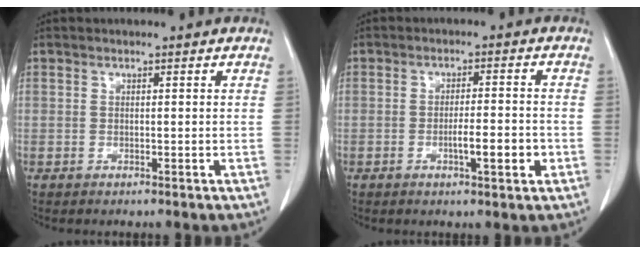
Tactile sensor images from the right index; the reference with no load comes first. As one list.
[{"total": 4.8, "force": [-1.6, 0.7, 4.5], "torque": [-0.073, -0.001, -0.021]}]